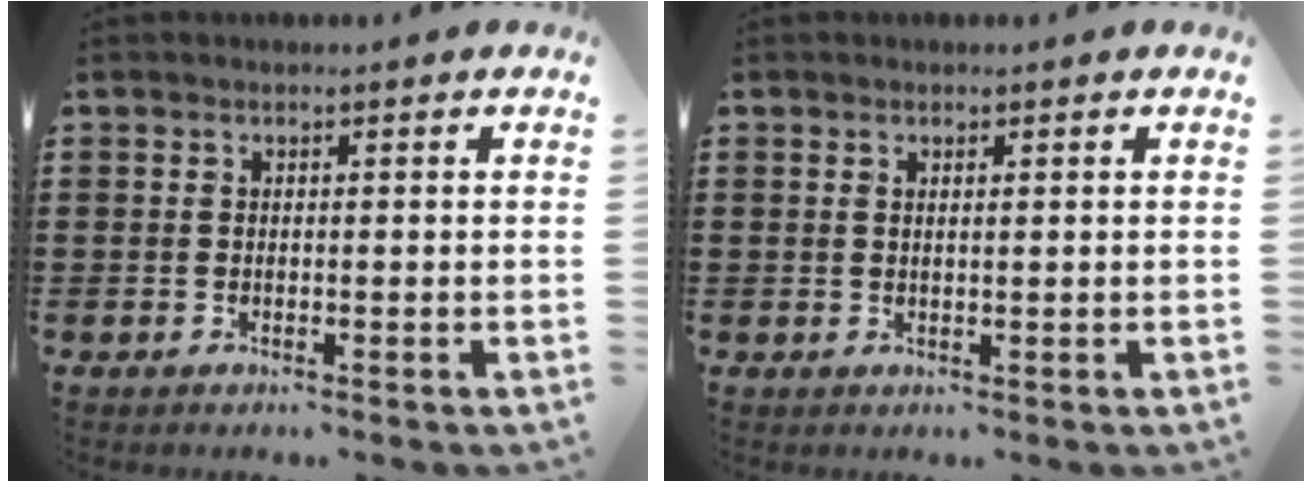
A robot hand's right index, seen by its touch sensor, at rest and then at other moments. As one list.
[{"total": 0.7, "force": [0.4, 0.1, 0.5], "torque": [-0.011, 0.000, 0.007]}]